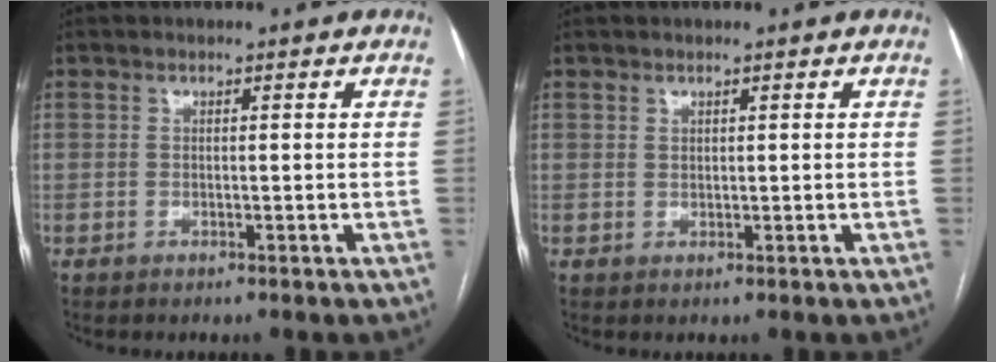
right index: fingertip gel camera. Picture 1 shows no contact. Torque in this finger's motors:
{"motor_torque": [-0.19, -0.13, -0.07, -0.01]}